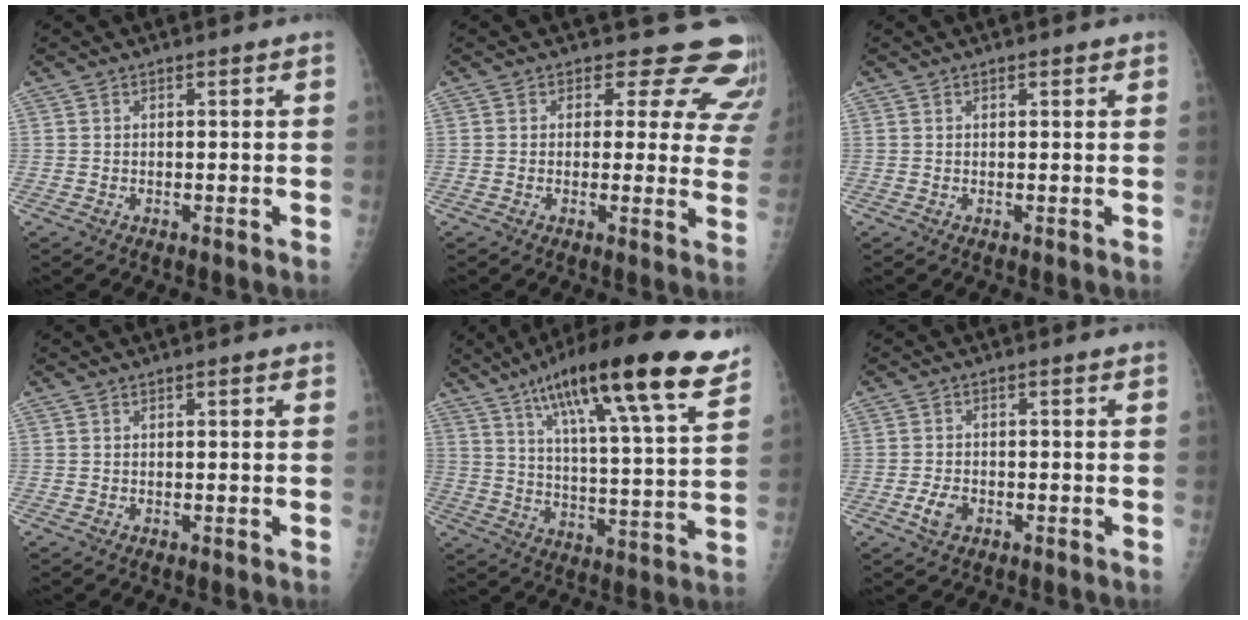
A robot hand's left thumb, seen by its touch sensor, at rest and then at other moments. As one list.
[{"total": 13.9, "force": [11.8, 6.8, 2.8], "torque": [0.033, -0.073, 0.098]}, {"total": 0.8, "force": [0.6, 0.4, 0.5], "torque": [-0.001, -0.002, 0.005]}, {"total": 0.8, "force": [0.4, 0.2, 0.7], "torque": [-0.010, 0.001, 0.004]}, {"total": 24.8, "force": [15.5, 4.5, 18.8], "torque": [-0.281, -0.039, 0.239]}, {"total": 3.2, "force": [-1.3, 2.1, 2.0], "torque": [-0.039, 0.004, -0.024]}]